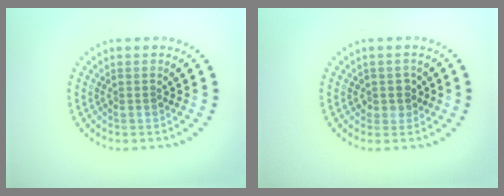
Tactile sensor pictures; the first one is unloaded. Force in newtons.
{"total": 1.7, "press": 1.5, "slide": 0.9}